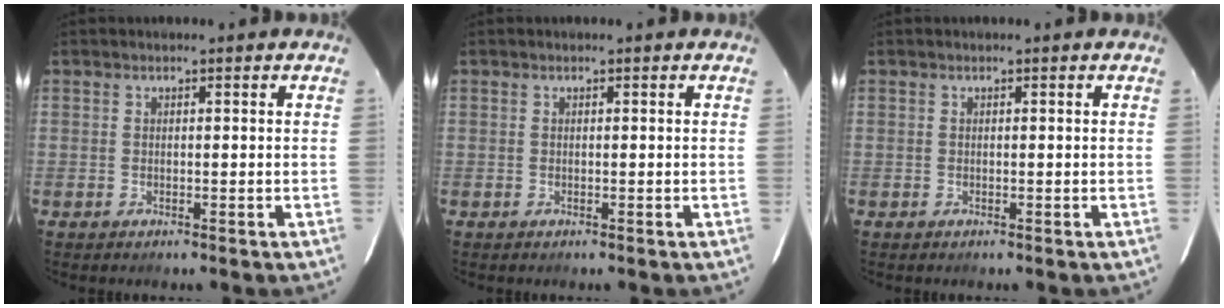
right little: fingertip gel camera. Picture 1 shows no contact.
{"total": 0.0}
{"total": 0.0}